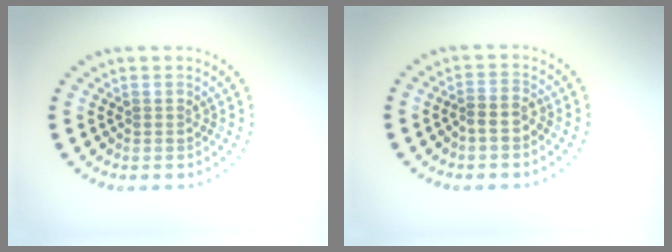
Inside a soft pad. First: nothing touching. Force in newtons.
{"total": 1.3, "press": 1.1, "slide": 0.7}